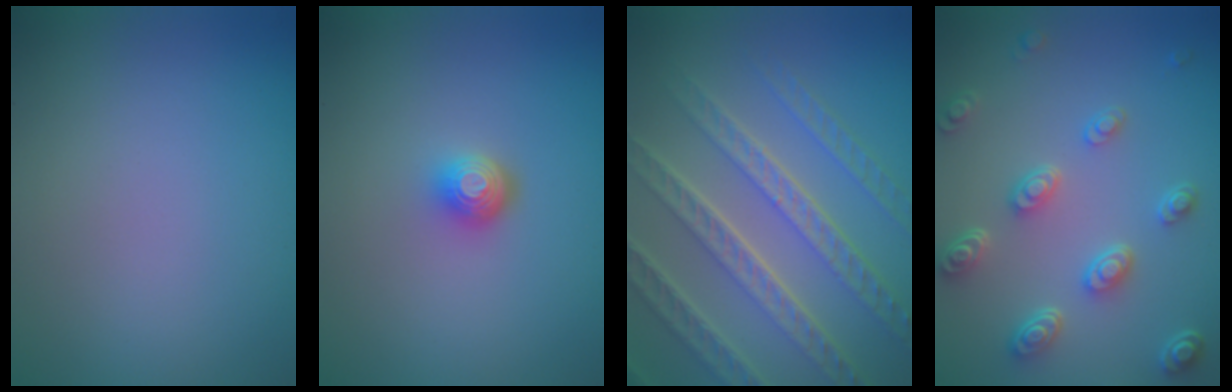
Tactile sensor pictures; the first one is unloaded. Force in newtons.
{"total": 1.9, "press": 1.4, "slide": 1.2}
{"total": 8.2, "press": 5.8, "slide": 5.8}
{"total": 4.7, "press": 3.7, "slide": 2.9}